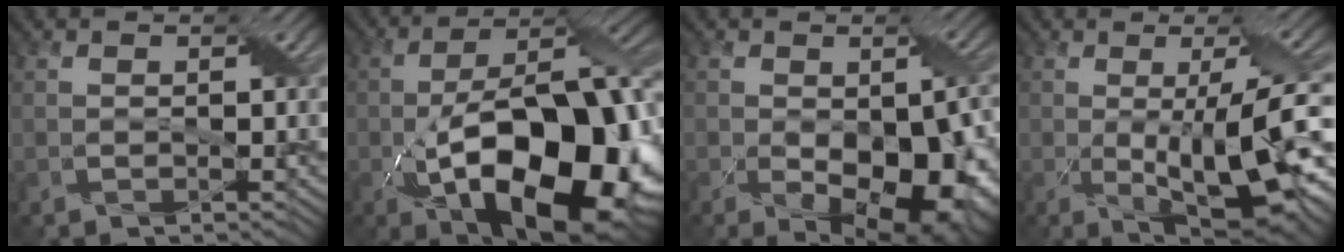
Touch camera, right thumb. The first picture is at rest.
{"total": 19.7, "force": [-6.4, 8.7, 16.5], "torque": [-0.275, -0.011, -0.104]}
{"total": 13.3, "force": [-4.4, 7.4, 10.2], "torque": [-0.152, -0.058, -0.044]}
{"total": 13.4, "force": [-2.7, 4.1, 12.4], "torque": [-0.180, -0.013, -0.033]}